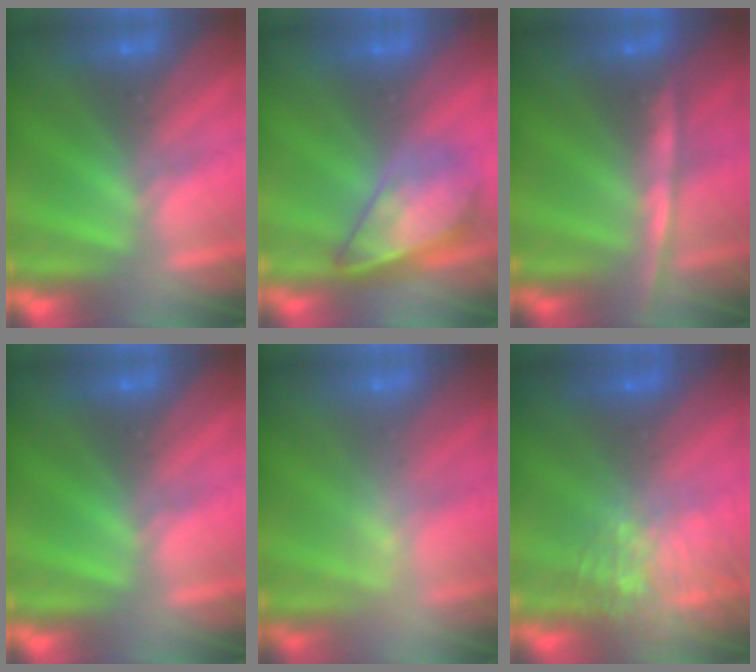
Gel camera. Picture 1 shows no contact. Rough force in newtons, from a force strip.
{"total": 3.8}
{"total": 5.6}
{"total": 0.0}
{"total": 2.4}
{"total": 7.1}